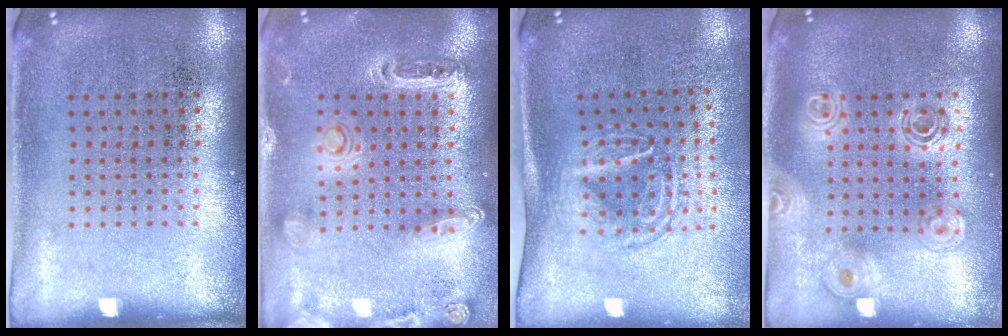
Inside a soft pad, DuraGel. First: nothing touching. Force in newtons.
{"total": 1.3, "press": 1.3, "slide": 0.4}
{"total": 1.6, "press": 1.2, "slide": 1.1}
{"total": 1.7, "press": 1.5, "slide": 0.8}